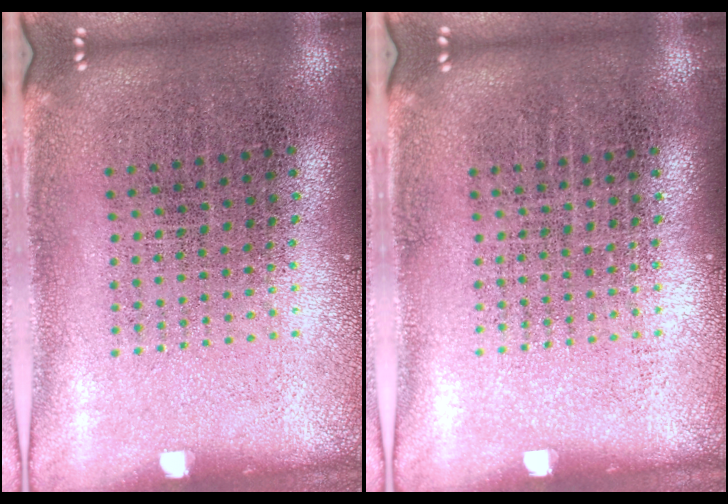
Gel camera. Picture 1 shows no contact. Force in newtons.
{"total": 0.0}